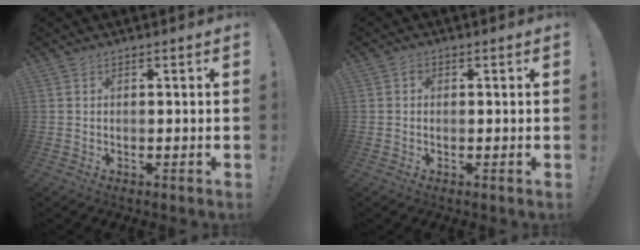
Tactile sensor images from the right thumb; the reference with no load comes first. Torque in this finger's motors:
{"motor_torque": [0.17, 0.14, 0.30, -0.23, -0.02]}